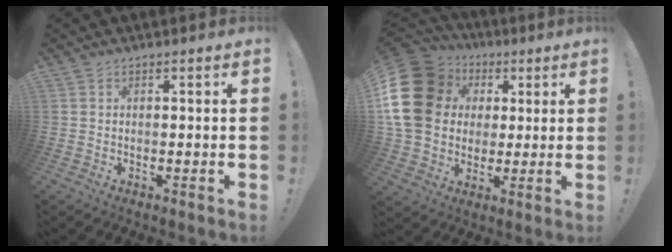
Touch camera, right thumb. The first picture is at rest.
{"total": 20.8, "force": [3.7, 16.8, 11.7], "torque": [-0.214, -0.009, 0.086]}